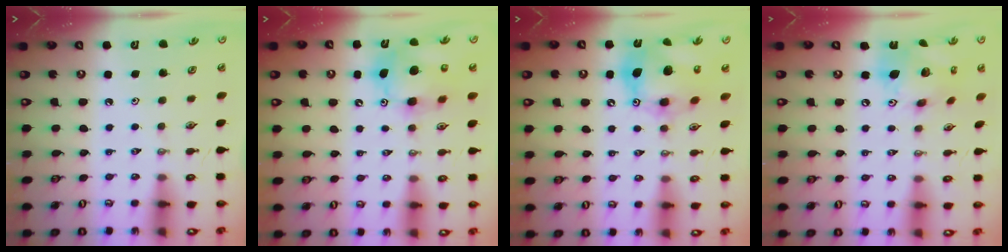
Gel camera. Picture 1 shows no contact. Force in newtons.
{"total": 13.0, "press": 12.7, "slide": 2.7}
{"total": 14.9, "press": 14.8, "slide": 1.5}
{"total": 15.3, "press": 15.3, "slide": 1.5}